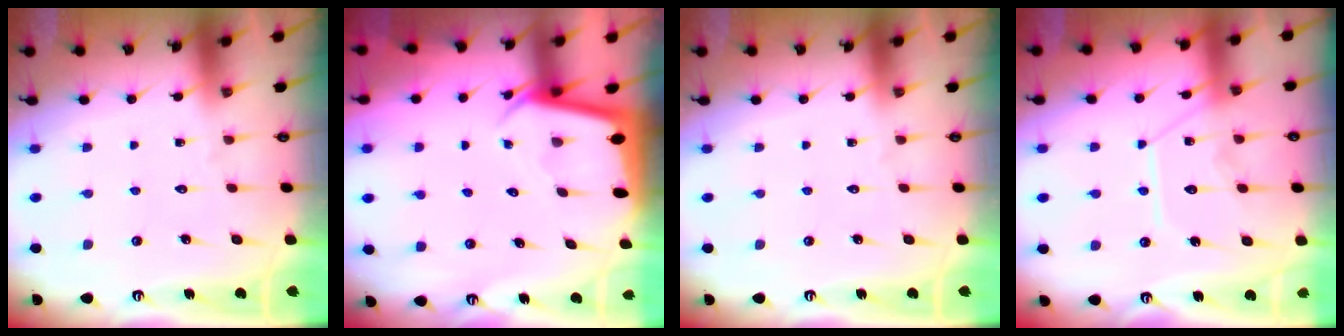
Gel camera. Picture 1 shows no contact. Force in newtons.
{"total": 2.2, "press": 2.2, "slide": 0.1}
{"total": 0.0}
{"total": 12.6, "press": 12.5, "slide": 1.2}